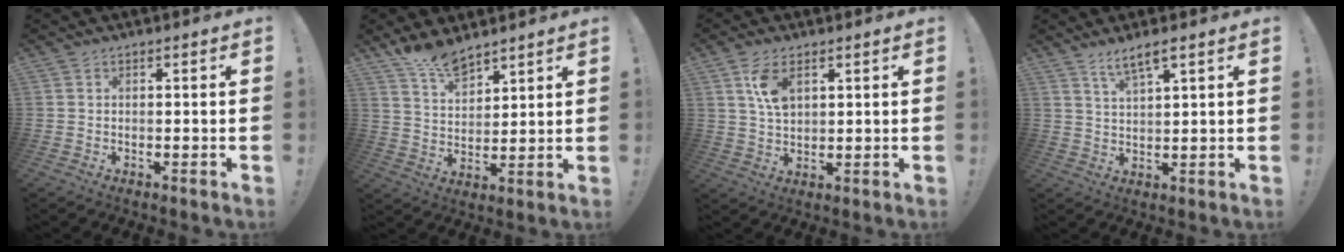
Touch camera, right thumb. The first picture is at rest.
{"total": 9.6, "force": [8.2, 3.6, 3.4], "torque": [-0.064, -0.055, 0.157]}
{"total": 7.4, "force": [3.3, 4.1, 5.3], "torque": [-0.089, -0.009, 0.060]}
{"total": 4.9, "force": [3.6, 0.6, 3.3], "torque": [-0.057, -0.018, 0.061]}